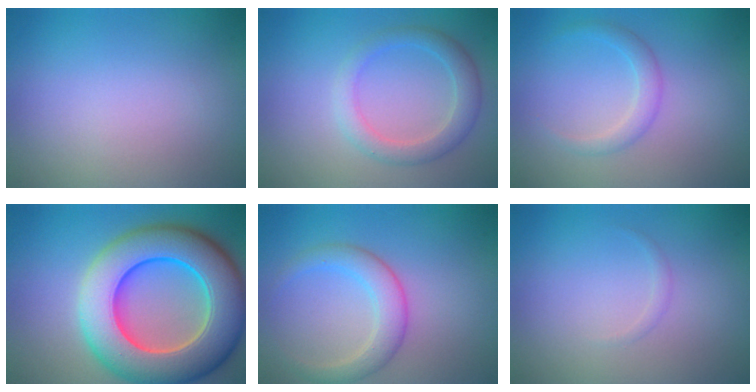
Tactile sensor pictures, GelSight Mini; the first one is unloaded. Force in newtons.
{"total": 2.9, "press": 2.9, "slide": 0.2}
{"total": 1.7, "press": 1.7, "slide": 0.1}
{"total": 13.3, "press": 13.1, "slide": 2.1}
{"total": 3.2, "press": 3.2, "slide": 0.1}
{"total": 0.5, "press": 0.5, "slide": 0.0}